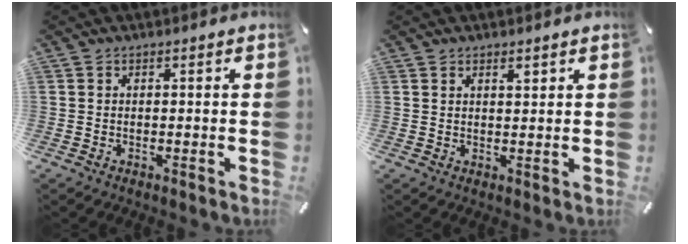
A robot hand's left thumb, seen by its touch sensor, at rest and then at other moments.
{"total": 1.6, "force": [1.3, 0.4, 0.8], "torque": [-0.009, -0.005, 0.022]}